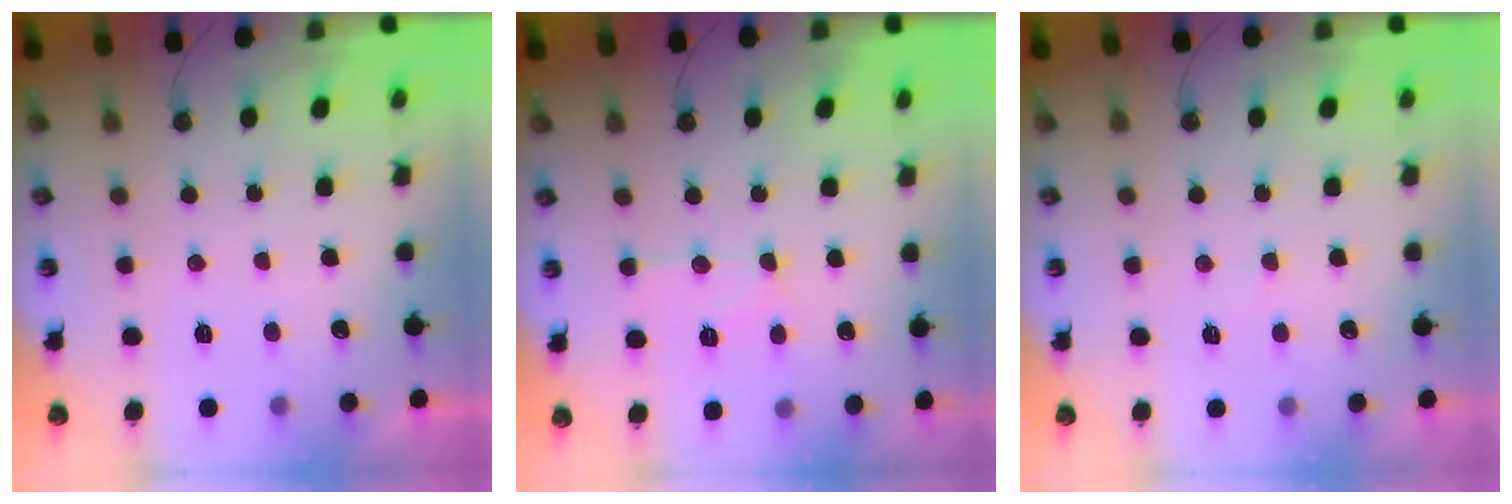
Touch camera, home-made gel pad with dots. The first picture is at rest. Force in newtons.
{"total": 10.5, "press": 10.5, "slide": 0.8}
{"total": 4.7, "press": 4.6, "slide": 0.6}